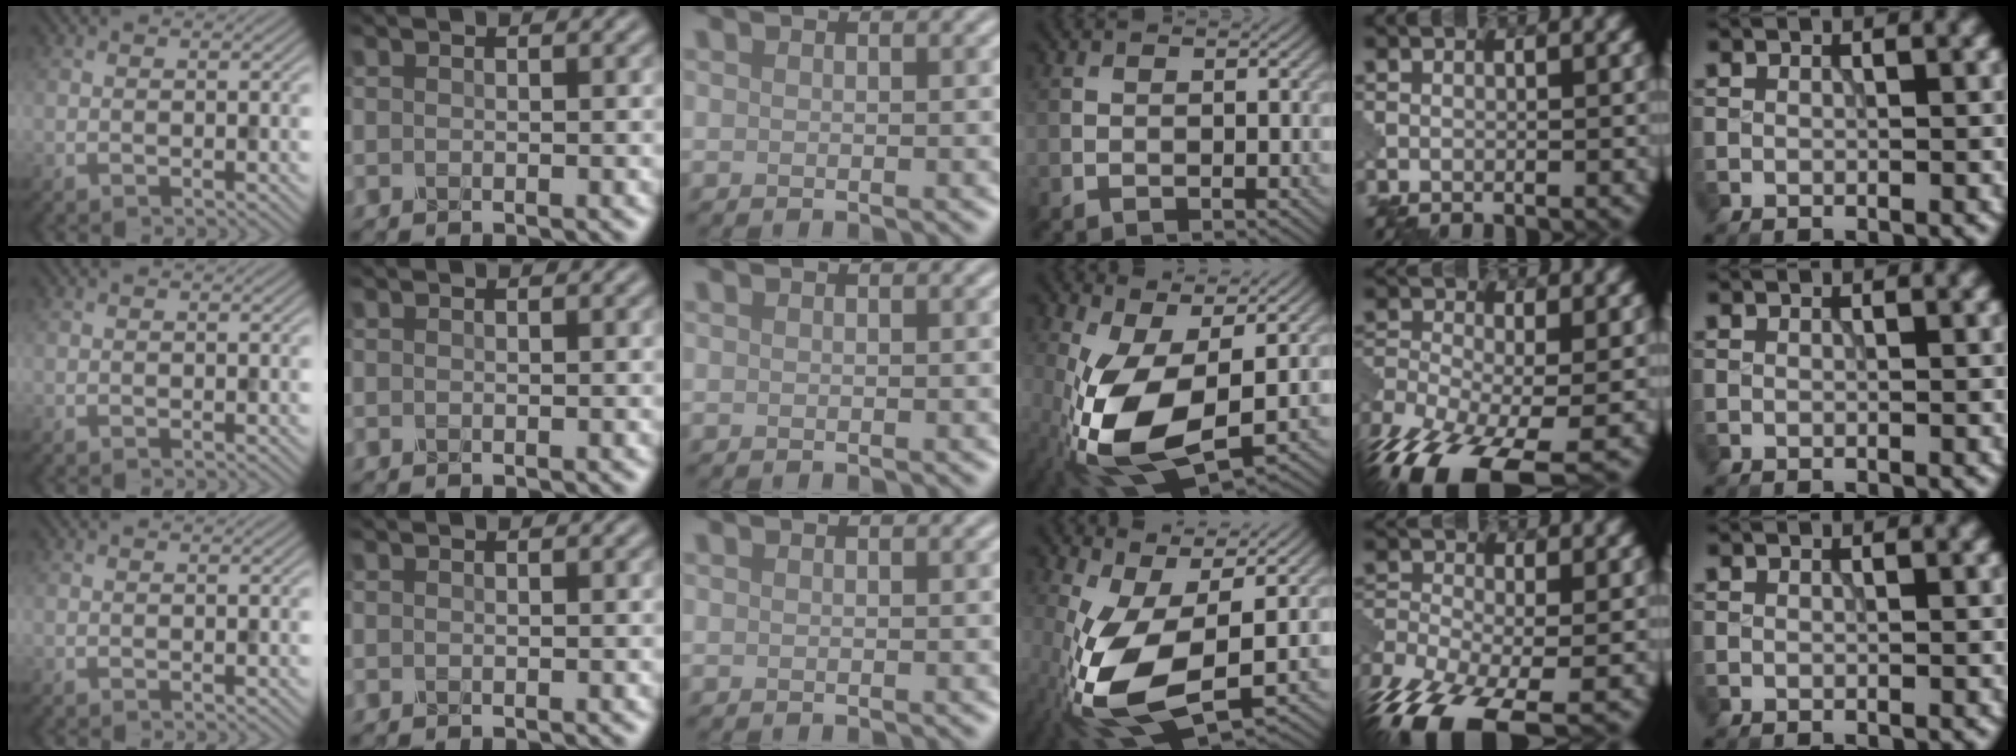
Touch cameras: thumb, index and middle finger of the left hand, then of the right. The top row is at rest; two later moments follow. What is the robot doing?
{"motion": "wrap", "object": "tissue paper"}